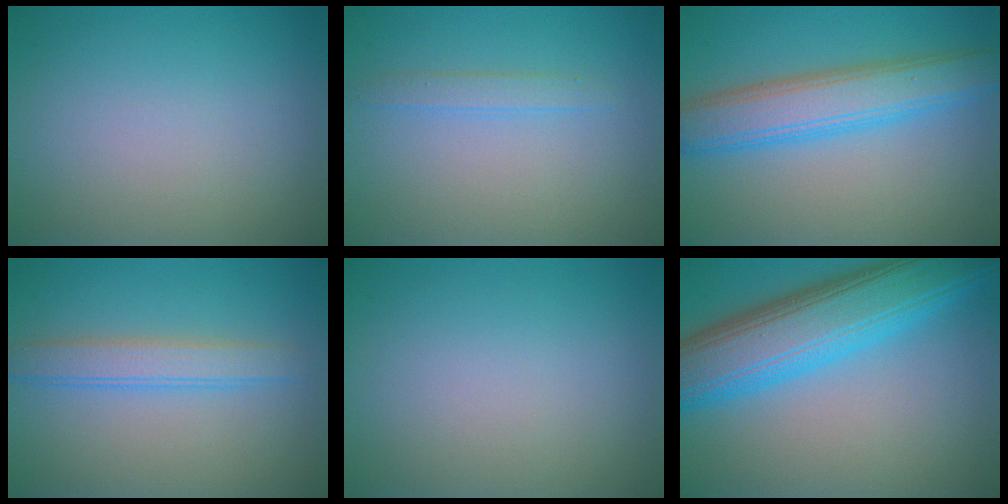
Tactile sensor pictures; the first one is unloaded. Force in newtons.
{"total": 1.4, "press": 1.4, "slide": 0.1}
{"total": 6.1, "press": 6.1, "slide": 0.1}
{"total": 3.0, "press": 2.9, "slide": 0.2}
{"total": 0.0}
{"total": 9.6, "press": 9.6, "slide": 0.3}